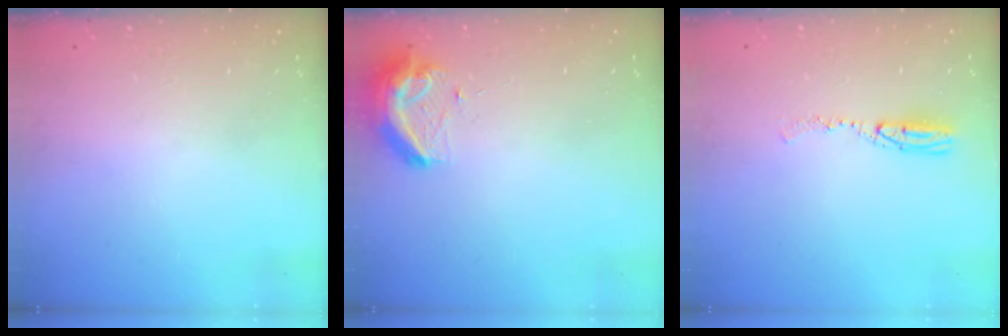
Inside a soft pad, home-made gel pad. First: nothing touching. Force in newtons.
{"total": 9.2, "press": 9.2, "slide": 0.3}
{"total": 6.3, "press": 6.0, "slide": 1.7}